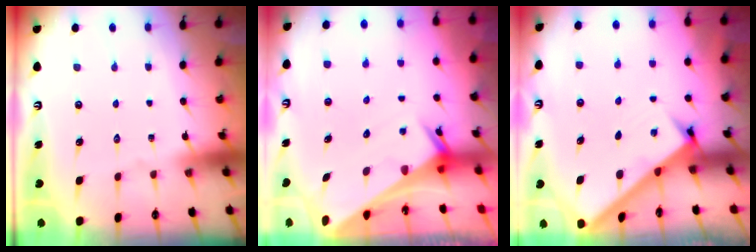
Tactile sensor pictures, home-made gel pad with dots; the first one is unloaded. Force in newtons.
{"total": 2.9, "press": 2.9, "slide": 0.2}
{"total": 2.9, "press": 2.9, "slide": 0.4}